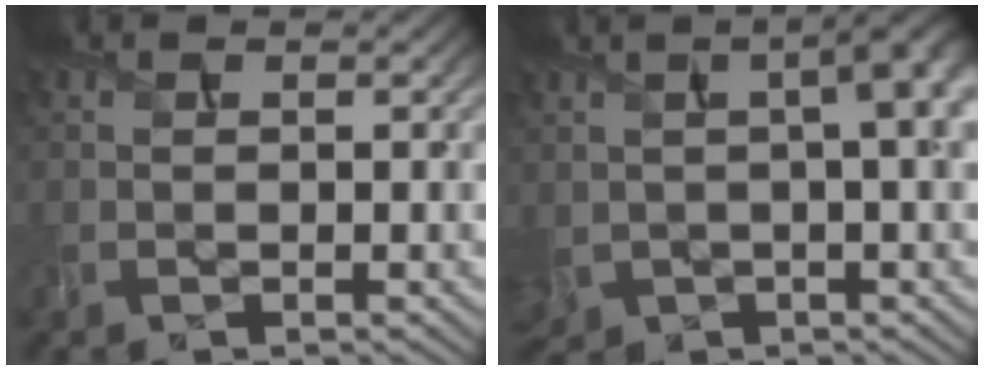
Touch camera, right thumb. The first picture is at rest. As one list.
[{"total": 9.5, "force": [1.3, 4.7, 8.1], "torque": [-0.157, -0.005, 0.032]}]